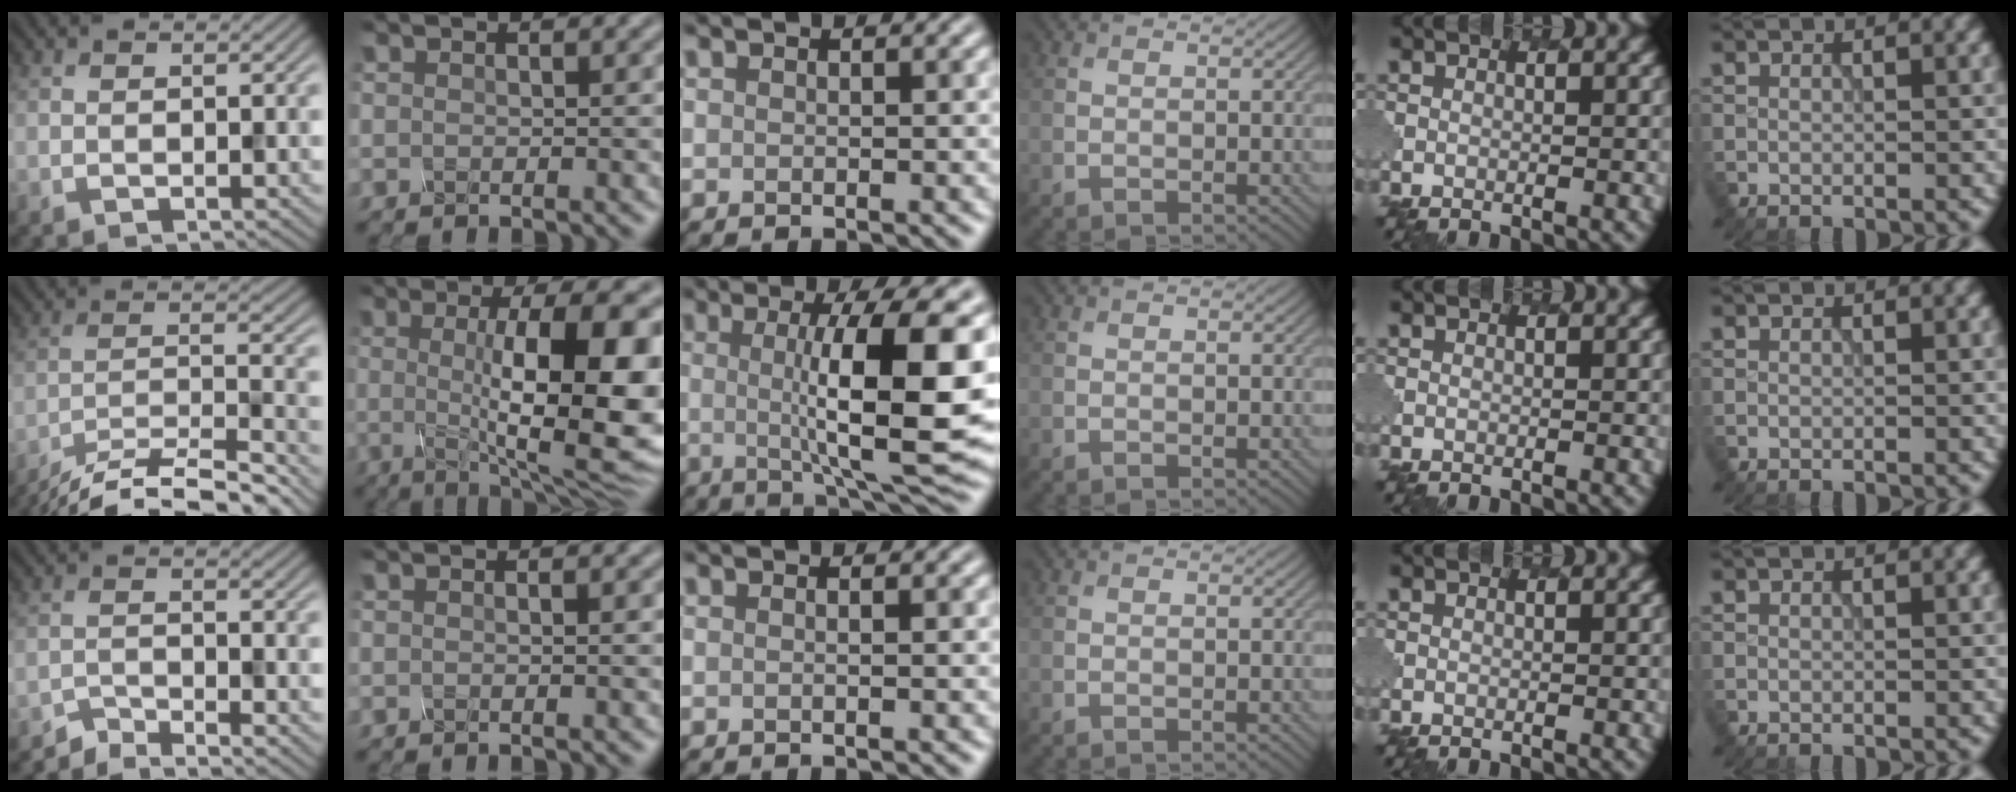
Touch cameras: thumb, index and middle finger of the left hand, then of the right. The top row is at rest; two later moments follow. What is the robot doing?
{"motion": "pour", "object": "mug"}